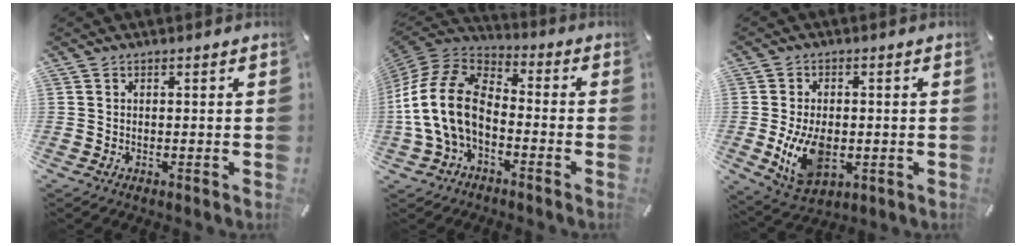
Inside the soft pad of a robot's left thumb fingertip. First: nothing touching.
{"total": 15.9, "force": [-5.1, 10.4, 10.8], "torque": [-0.238, 0.027, -0.098]}
{"total": 10.9, "force": [-1.5, 7.2, 8.1], "torque": [-0.167, -0.007, -0.025]}